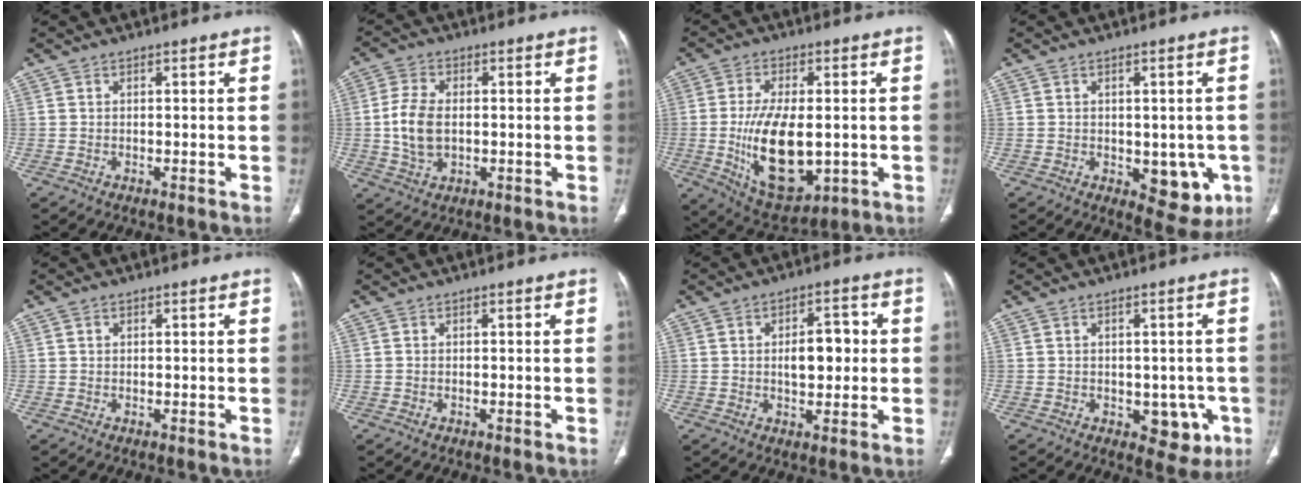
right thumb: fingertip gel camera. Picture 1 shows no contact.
{"total": 8.1, "force": [-0.2, 5.0, 6.4], "torque": [-0.135, 0.002, -0.002]}
{"total": 16.3, "force": [-2.0, 8.3, 13.9], "torque": [-0.232, -0.016, -0.014]}
{"total": 8.7, "force": [-2.0, 5.2, 6.7], "torque": [-0.040, -0.009, -0.014]}
{"total": 0.8, "force": [0.3, 0.6, 0.3], "torque": [-0.002, 0.000, 0.005]}
{"total": 0.0}
{"total": 7.6, "force": [0.4, 4.3, 6.3], "torque": [-0.073, 0.010, 0.006]}
{"total": 6.7, "force": [-1.7, 4.4, 4.7], "torque": [-0.022, -0.001, -0.013]}